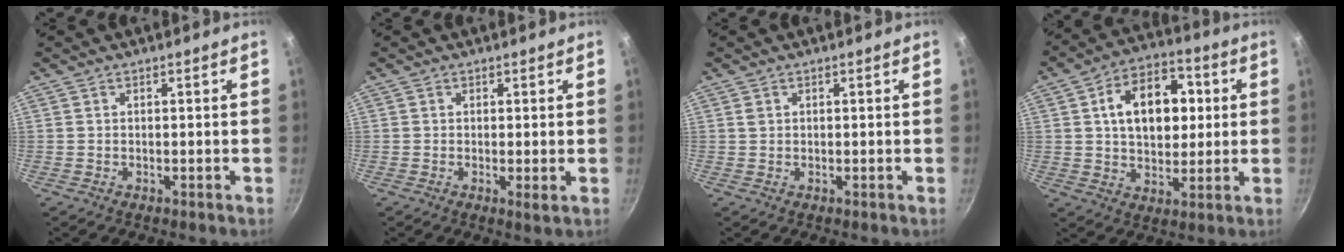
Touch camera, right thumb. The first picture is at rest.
{"total": 1.5, "force": [0.0, 0.4, 1.4], "torque": [-0.024, -0.008, -0.002]}
{"total": 0.8, "force": [0.3, 0.7, 0.3], "torque": [-0.003, 0.001, 0.004]}
{"total": 15.6, "force": [2.8, 10.5, 11.2], "torque": [-0.131, 0.014, 0.037]}